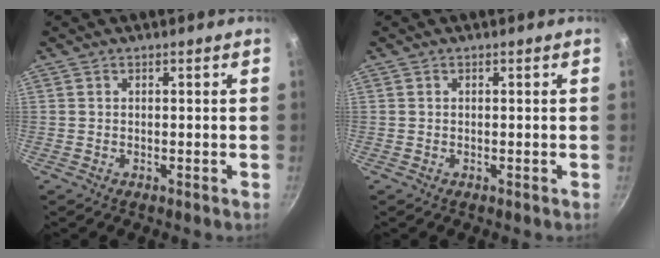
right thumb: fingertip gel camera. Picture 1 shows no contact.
{"total": 0.0}